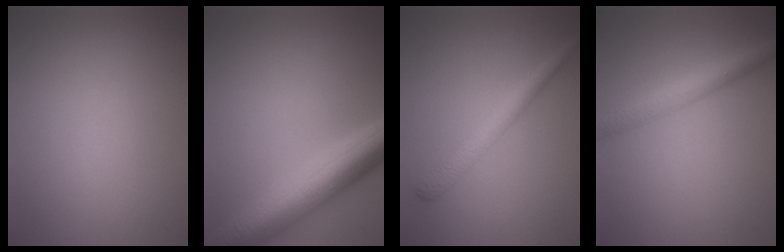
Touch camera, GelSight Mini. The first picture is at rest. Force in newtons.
{"total": 7.9, "press": 7.9, "slide": 0.2}
{"total": 2.7, "press": 2.7, "slide": 0.1}
{"total": 4.0, "press": 4.0, "slide": 0.2}